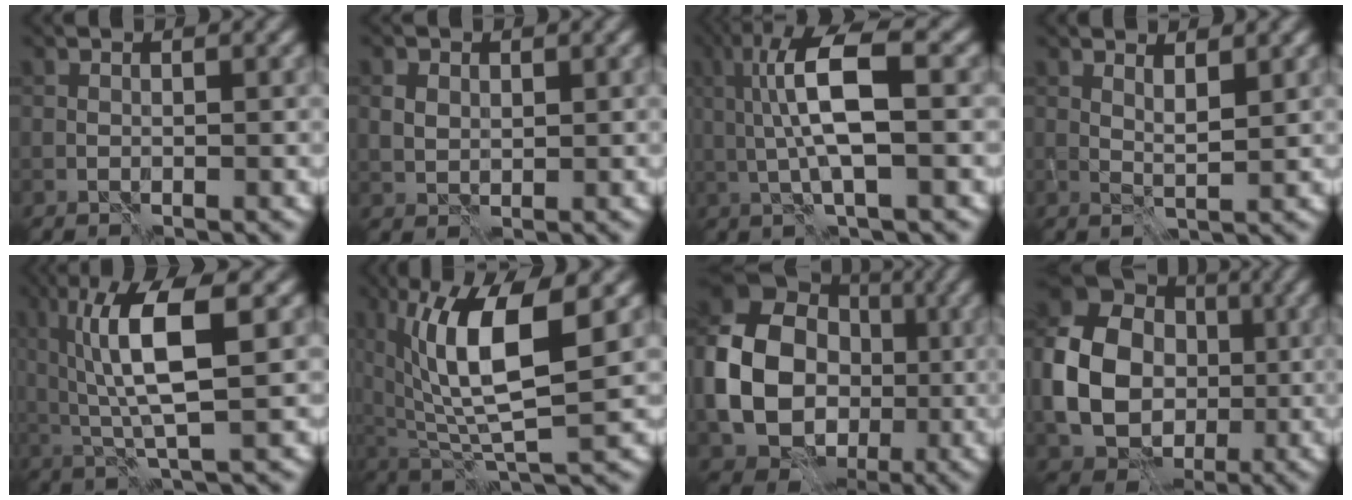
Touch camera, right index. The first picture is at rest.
{"total": 1.5, "force": [0.7, 1.2, 0.6], "torque": [-0.014, 0.001, 0.014]}
{"total": 7.4, "force": [1.3, 2.1, 7.0], "torque": [-0.142, 0.010, 0.023]}
{"total": 1.8, "force": [1.4, 0.3, 1.1], "torque": [-0.020, -0.003, 0.025]}
{"total": 7.6, "force": [1.8, 1.7, 7.2], "torque": [-0.132, 0.002, 0.035]}
{"total": 9.0, "force": [2.6, 2.8, 8.1], "torque": [-0.153, -0.006, 0.051]}
{"total": 12.1, "force": [-1.0, 9.9, 6.9], "torque": [-0.151, 0.004, -0.029]}
{"total": 10.9, "force": [-0.4, 8.9, 6.2], "torque": [-0.138, 0.000, -0.014]}